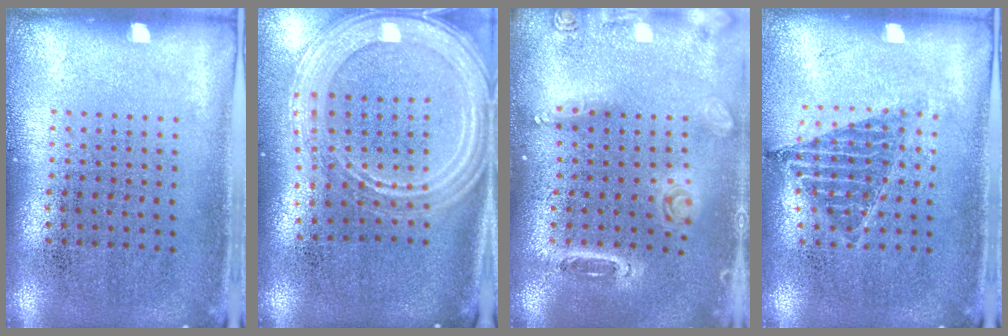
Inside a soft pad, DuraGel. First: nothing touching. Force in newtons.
{"total": 2.5, "press": 2.2, "slide": 1.3}
{"total": 1.5, "press": 1.5, "slide": 0.2}
{"total": 0.9, "press": 0.8, "slide": 0.3}